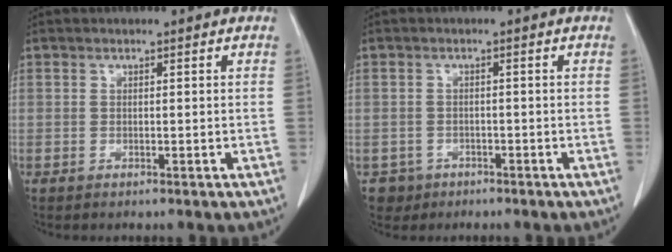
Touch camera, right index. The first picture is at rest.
{"total": 2.8, "force": [-1.5, 2.4, -0.2], "torque": [0.002, 0.010, -0.025]}